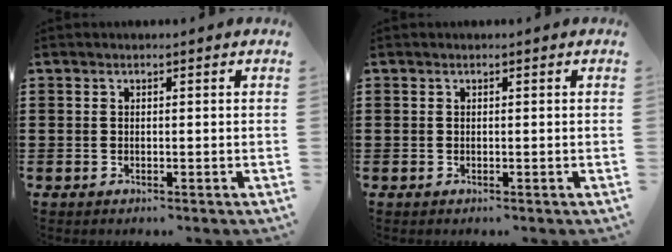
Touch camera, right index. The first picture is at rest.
{"total": 0.0}